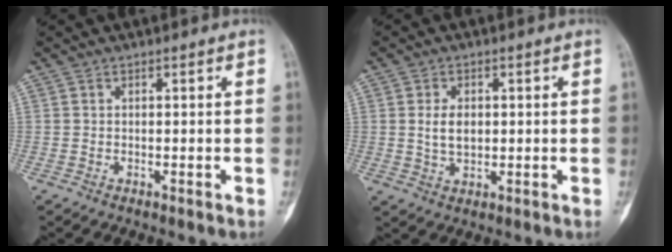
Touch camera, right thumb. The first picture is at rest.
{"total": 4.7, "force": [0.6, 3.0, 3.6], "torque": [-0.061, -0.004, 0.016]}